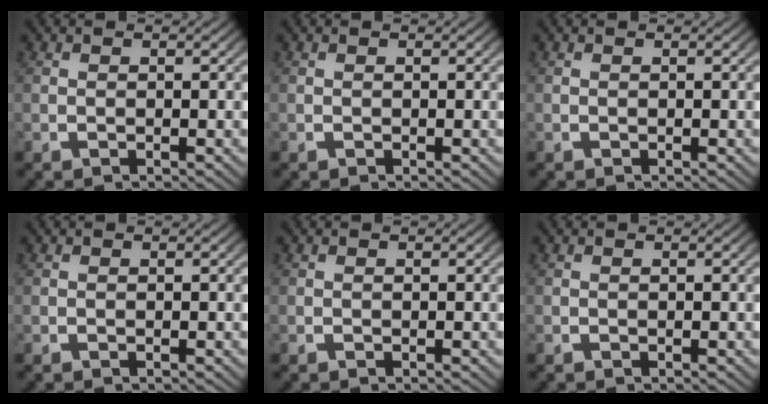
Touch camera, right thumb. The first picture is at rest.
{"total": 0.0}
{"total": 0.0}
{"total": 0.0}
{"total": 0.0}
{"total": 0.0}